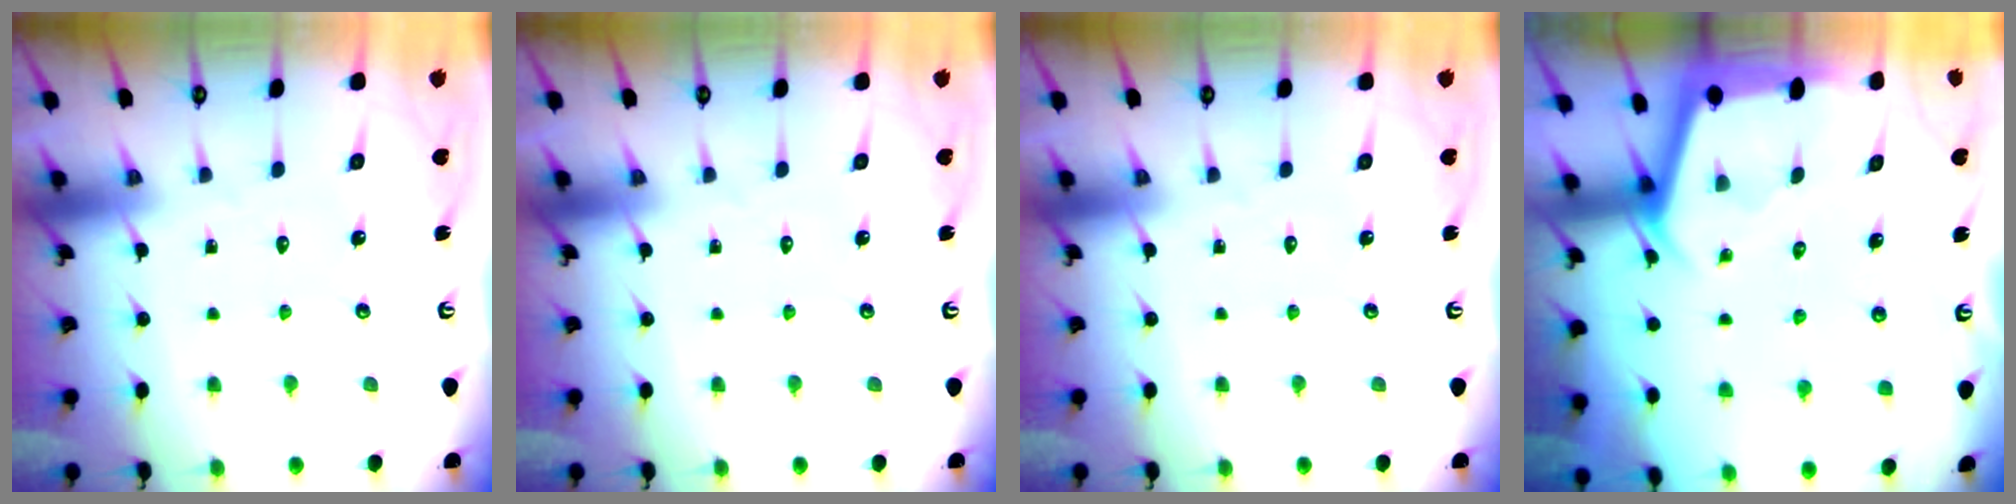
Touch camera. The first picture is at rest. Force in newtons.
{"total": 0.0}
{"total": 0.0}
{"total": 2.7, "press": 2.7, "slide": 0.2}